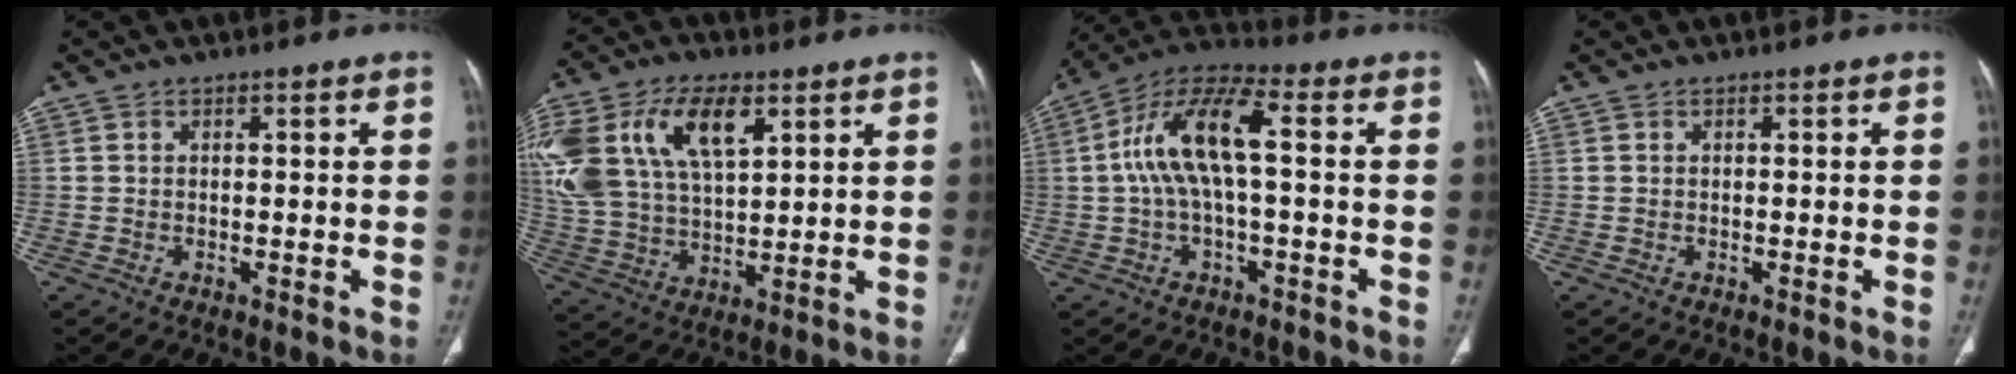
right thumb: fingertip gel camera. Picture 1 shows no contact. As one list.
[{"total": 24.9, "force": [9.9, 14.1, 18.0], "torque": [-0.399, 0.013, 0.189]}, {"total": 12.3, "force": [0.7, 4.5, 11.5], "torque": [-0.241, 0.041, 0.008]}, {"total": 0.0}]